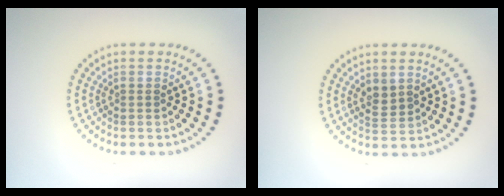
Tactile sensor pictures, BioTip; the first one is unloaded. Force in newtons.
{"total": 1.8, "press": 1.6, "slide": 0.7}